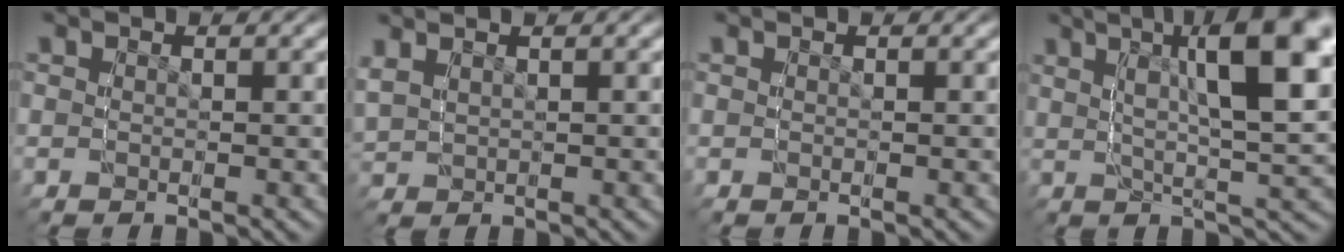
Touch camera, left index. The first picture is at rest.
{"total": 0.9, "force": [0.9, 0.2, 0.3], "torque": [-0.018, 0.012, 0.018]}
{"total": 0.0}
{"total": 6.5, "force": [3.5, -0.7, 5.4], "torque": [-0.084, 0.047, 0.045]}